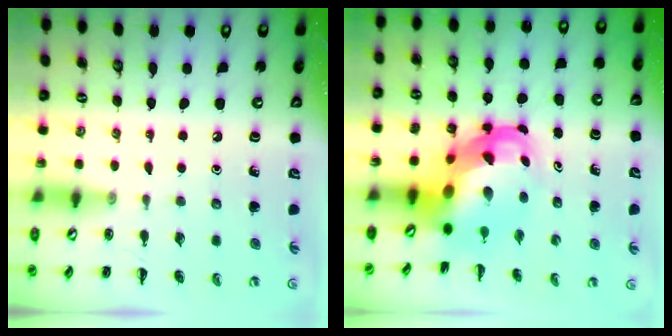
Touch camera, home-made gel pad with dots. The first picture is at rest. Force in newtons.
{"total": 8.6, "press": 8.3, "slide": 2.2}